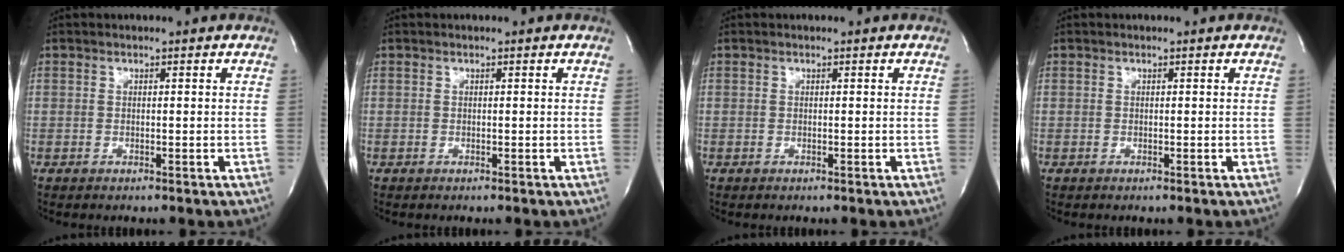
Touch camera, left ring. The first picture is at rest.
{"total": 0.0}
{"total": 0.0}
{"total": 0.0}